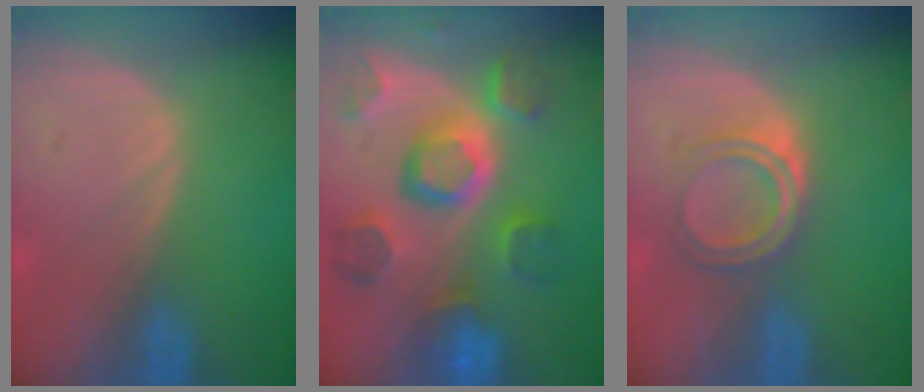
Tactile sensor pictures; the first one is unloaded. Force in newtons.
{"total": 11.6, "press": 10.1, "slide": 5.6}
{"total": 4.2, "press": 4.1, "slide": 1.0}